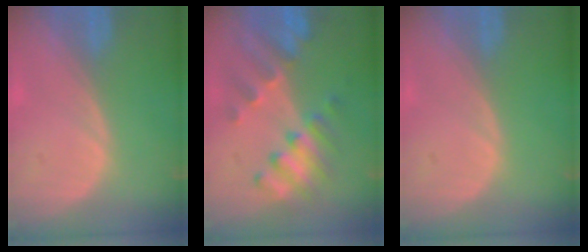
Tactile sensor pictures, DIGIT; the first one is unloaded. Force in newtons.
{"total": 8.0, "press": 7.8, "slide": 1.3}
{"total": 0.0}